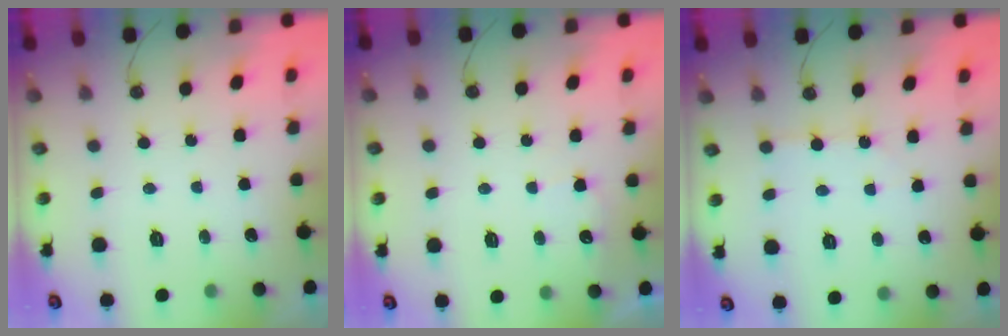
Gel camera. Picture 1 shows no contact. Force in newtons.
{"total": 3.0, "press": 3.0, "slide": 0.3}
{"total": 2.7, "press": 2.7, "slide": 0.4}